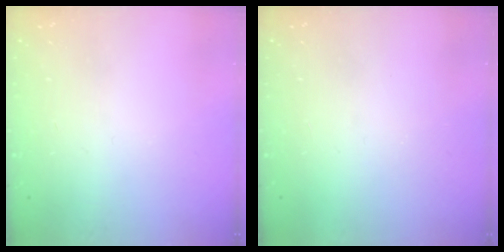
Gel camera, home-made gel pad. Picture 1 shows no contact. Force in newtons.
{"total": 1.7, "press": 1.6, "slide": 0.1}